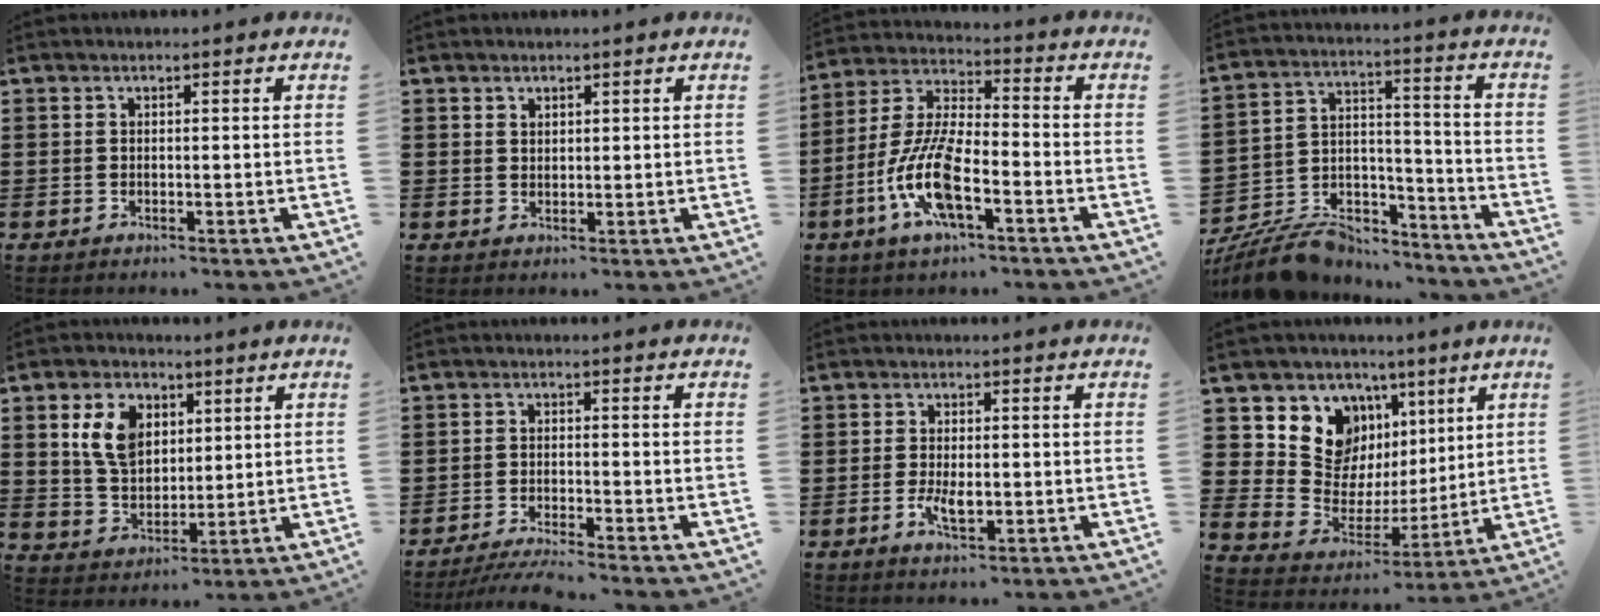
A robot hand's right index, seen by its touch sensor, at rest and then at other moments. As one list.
[{"total": 1.4, "force": [1.2, 0.7, 0.1], "torque": [-0.004, 0.002, 0.023]}, {"total": 11.0, "force": [-4.3, 3.7, 9.4], "torque": [-0.215, -0.005, -0.084]}, {"total": 10.1, "force": [-9.3, 3.0, 2.6], "torque": [-0.057, 0.028, -0.180]}, {"total": 7.8, "force": [2.9, 5.5, 4.7], "torque": [-0.097, 0.012, 0.051]}, {"total": 3.3, "force": [-3.2, -0.2, 1.0], "torque": [-0.023, -0.008, -0.065]}, {"total": 3.9, "force": [-0.9, 1.6, 3.4], "torque": [-0.066, 0.000, -0.016]}, {"total": 10.3, "force": [4.3, 8.8, 3.2], "torque": [-0.085, -0.041, 0.085]}]